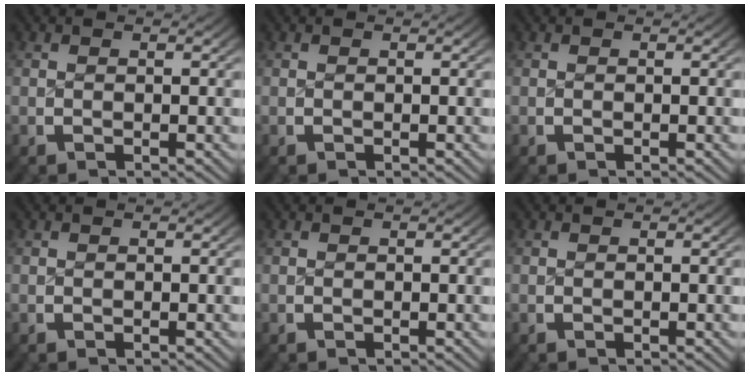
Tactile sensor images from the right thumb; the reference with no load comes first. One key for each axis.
{"total": 0.0}
{"total": 0.0}
{"total": 0.0}
{"total": 0.0}
{"total": 0.0}